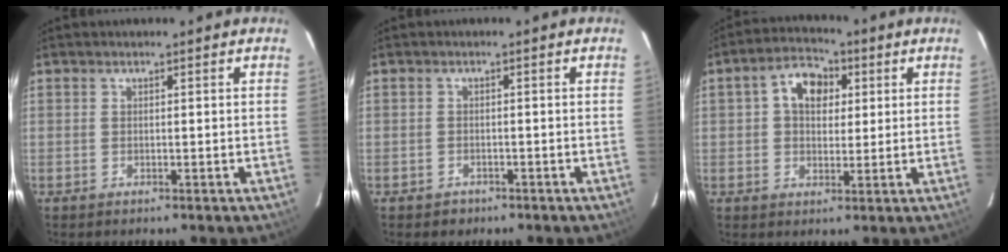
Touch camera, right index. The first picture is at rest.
{"total": 2.0, "force": [-1.3, 1.6, 0.3], "torque": [-0.008, 0.003, -0.014]}
{"total": 7.7, "force": [2.1, 5.5, 5.0], "torque": [-0.088, 0.025, 0.034]}